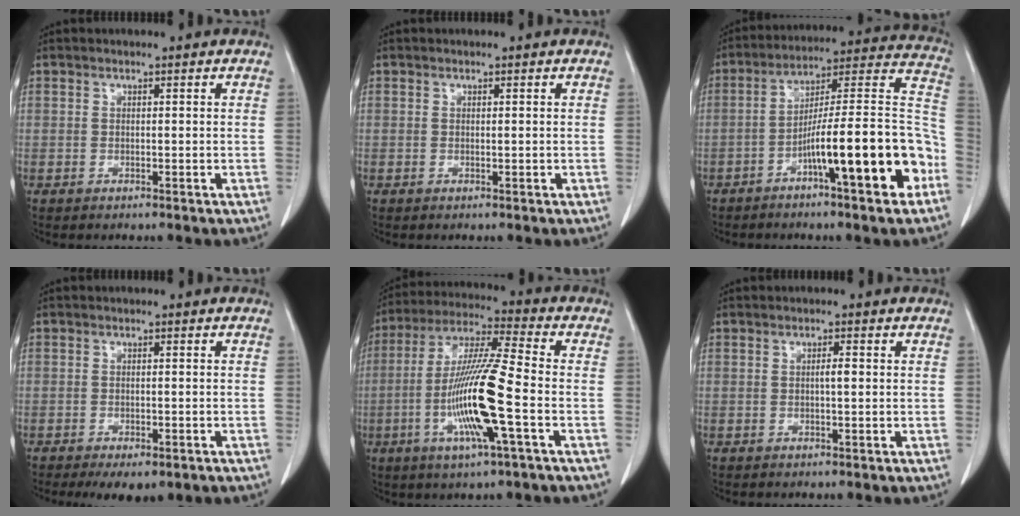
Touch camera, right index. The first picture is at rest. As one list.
[{"total": 0.0}, {"total": 18.7, "force": [-7.5, 2.0, 17.0], "torque": [-0.230, 0.027, -0.115]}, {"total": 5.2, "force": [-3.5, 2.2, 3.1], "torque": [-0.038, -0.006, -0.047]}, {"total": 15.1, "force": [-4.0, 0.3, 14.5], "torque": [-0.293, -0.011, -0.082]}, {"total": 1.2, "force": [0.0, 0.1, 1.2], "torque": [-0.021, 0.002, -0.002]}]